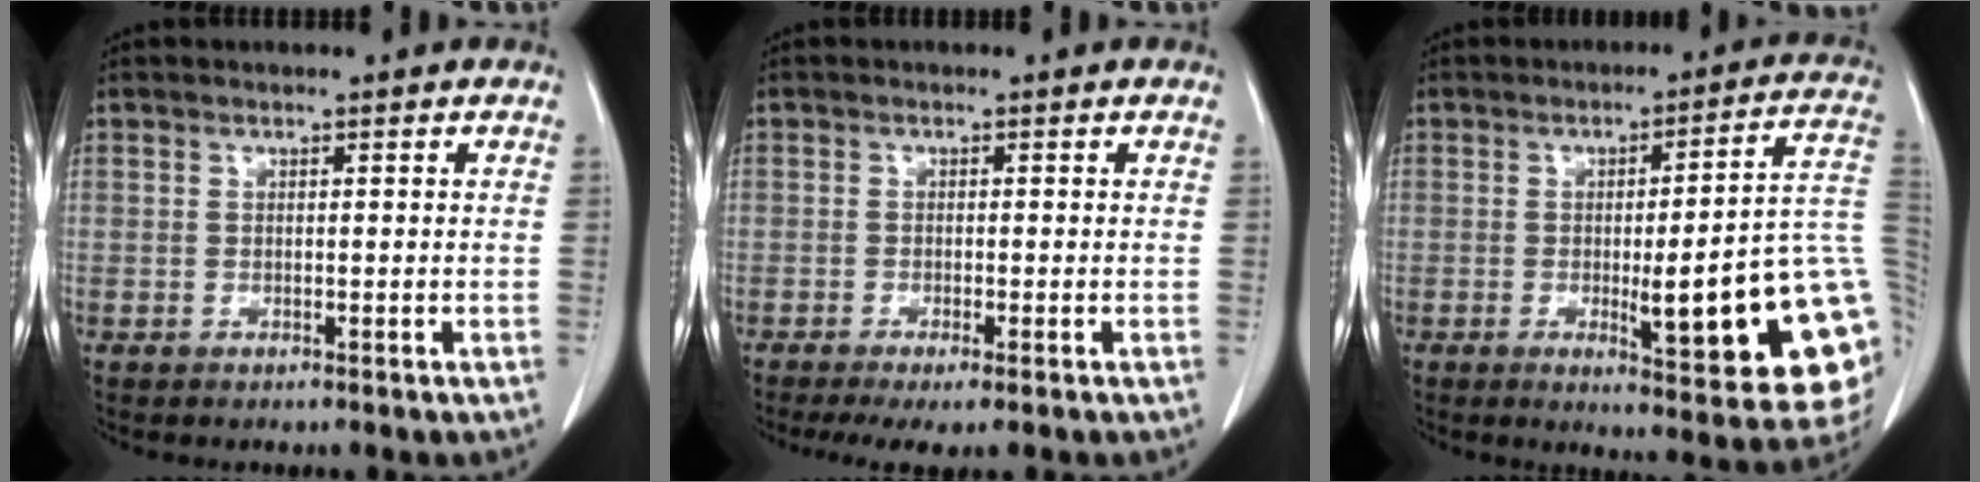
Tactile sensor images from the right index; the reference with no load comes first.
{"total": 4.5, "force": [-3.0, 0.4, 3.3], "torque": [-0.051, -0.013, -0.049]}
{"total": 21.3, "force": [-3.7, 2.7, 20.8], "torque": [-0.183, 0.006, -0.038]}